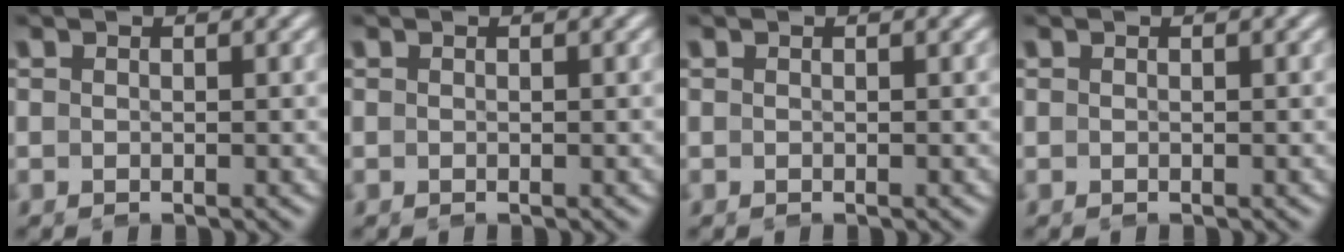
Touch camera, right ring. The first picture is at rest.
{"total": 0.0}
{"total": 0.0}
{"total": 0.0}